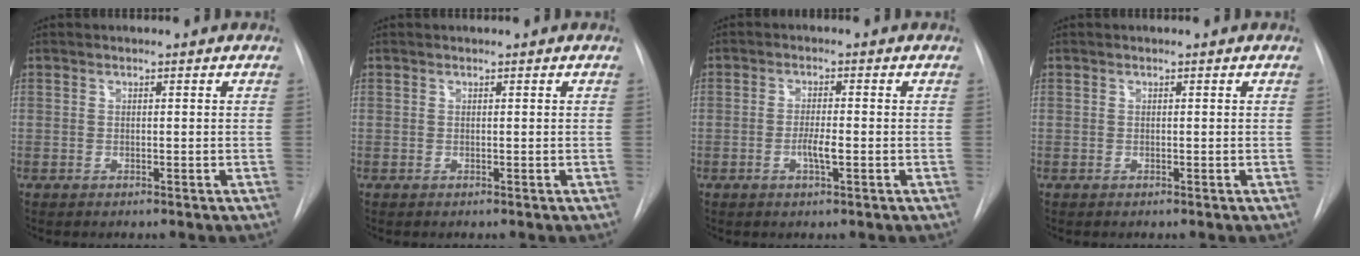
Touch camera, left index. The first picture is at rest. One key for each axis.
{"total": 0.0}
{"total": 3.1, "fx": -1.4, "fy": 0.3, "fz": 2.7, "tx": -0.052, "ty": -0.005, "tz": -0.023}
{"total": 0.0}